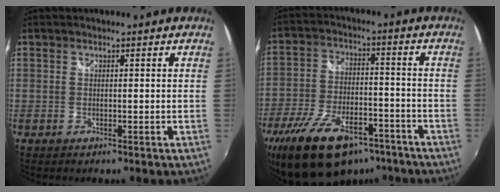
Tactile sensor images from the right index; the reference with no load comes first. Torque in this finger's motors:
{"motor_torque": [1.13, -1.01, 0.19, 0.04]}